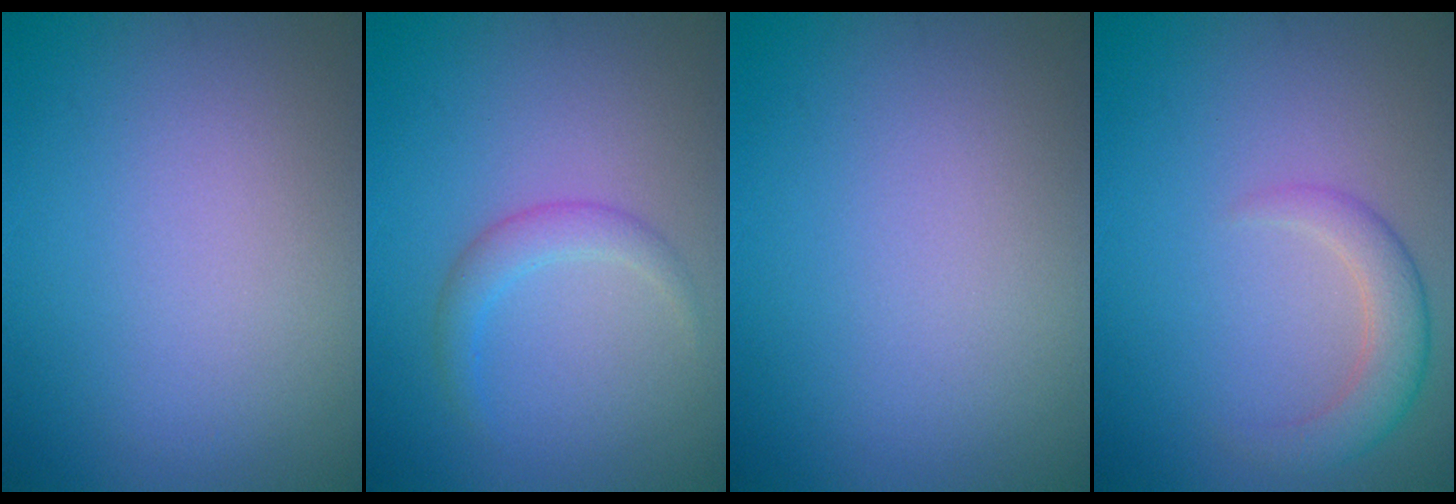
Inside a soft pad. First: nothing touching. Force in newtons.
{"total": 1.8, "press": 1.8, "slide": 0.1}
{"total": 0.0}
{"total": 3.1, "press": 3.1, "slide": 0.3}